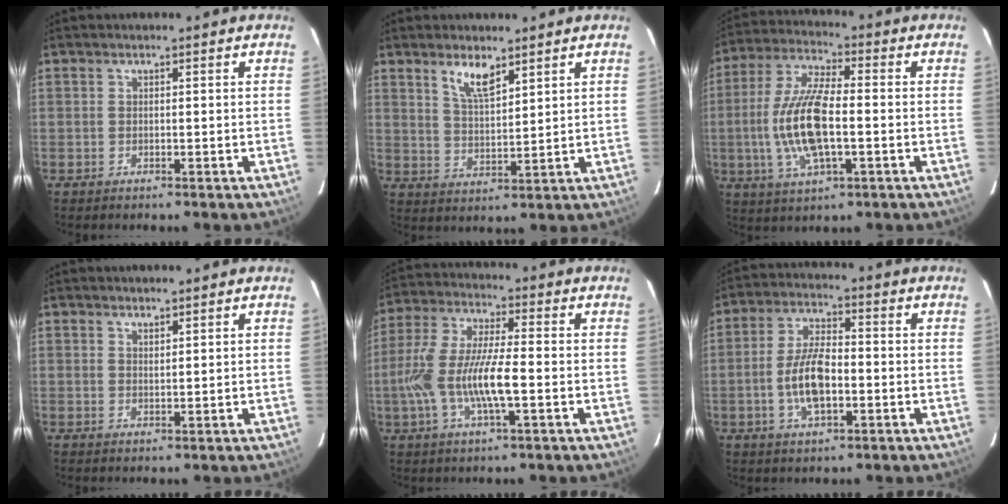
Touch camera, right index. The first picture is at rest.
{"total": 5.9, "force": [4.1, 1.9, 3.9], "torque": [-0.072, -0.002, 0.081]}
{"total": 14.2, "force": [-2.1, 4.9, 13.2], "torque": [-0.277, 0.000, -0.039]}
{"total": 1.3, "force": [1.2, 0.3, 0.4], "torque": [-0.006, -0.001, 0.020]}
{"total": 12.9, "force": [-2.9, 2.9, 12.3], "torque": [-0.255, -0.004, -0.057]}
{"total": 9.2, "force": [-2.2, 3.8, 8.1], "torque": [-0.165, 0.005, -0.040]}